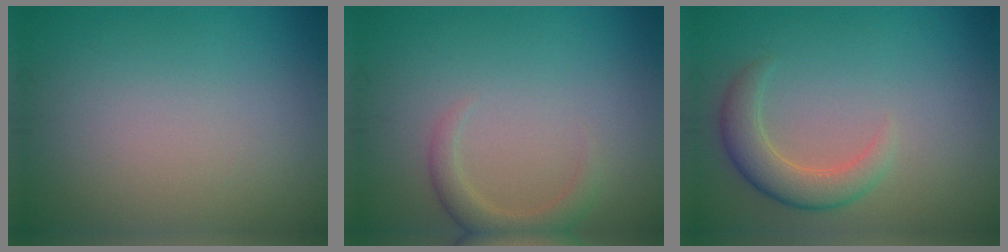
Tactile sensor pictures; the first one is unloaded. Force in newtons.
{"total": 2.4, "press": 2.4, "slide": 0.3}
{"total": 3.6, "press": 3.6, "slide": 0.5}